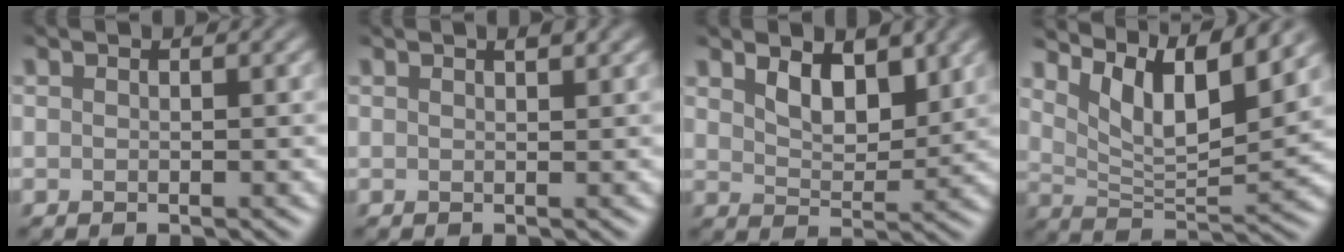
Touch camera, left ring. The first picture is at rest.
{"total": 1.1, "force": [0.6, 0.4, 0.9], "torque": [-0.010, 0.003, 0.006]}
{"total": 3.5, "force": [1.8, 1.9, 2.4], "torque": [-0.051, -0.006, 0.026]}
{"total": 7.6, "force": [4.5, 2.3, 5.7], "torque": [-0.102, -0.009, 0.082]}